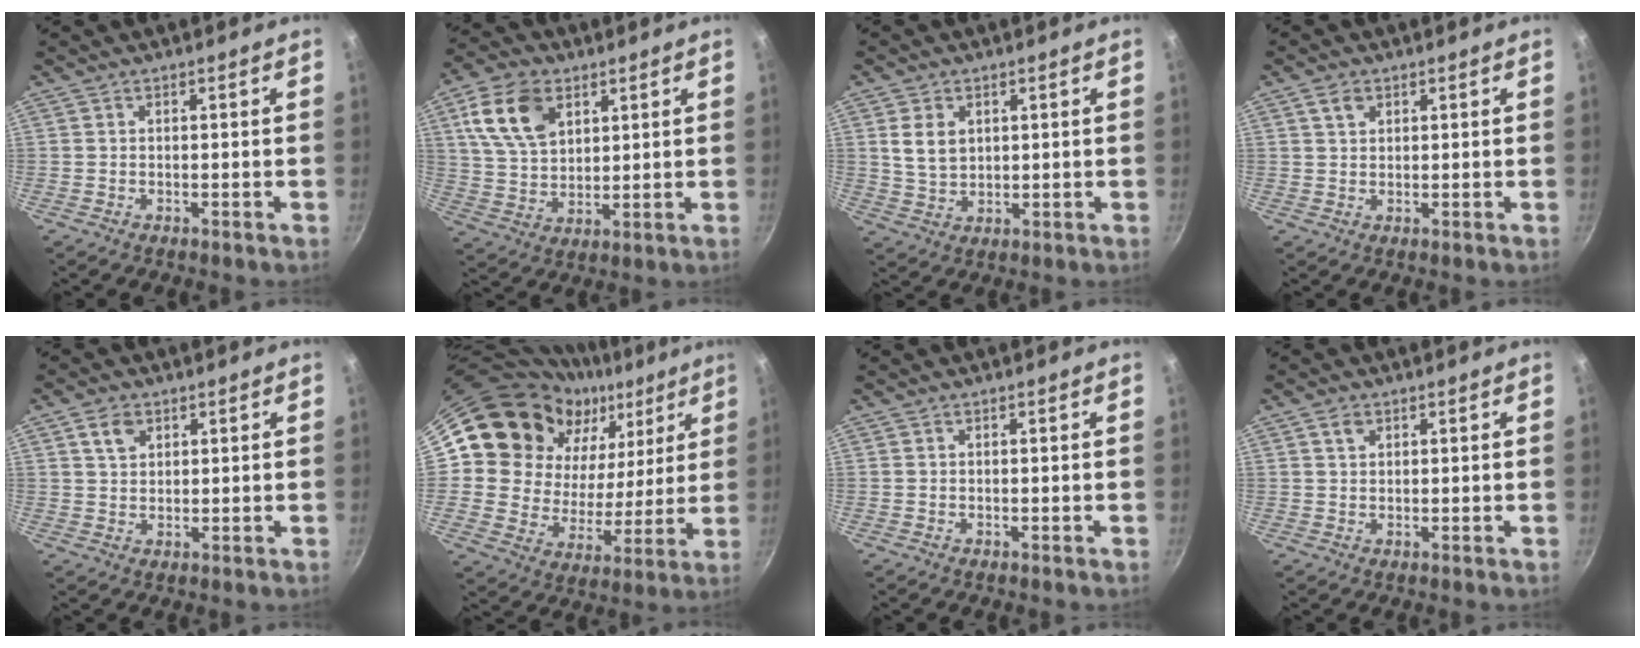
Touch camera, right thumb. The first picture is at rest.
{"total": 13.2, "force": [5.5, 8.5, 8.5], "torque": [-0.140, -0.010, 0.107]}
{"total": 5.6, "force": [1.8, 3.9, 3.6], "torque": [-0.056, -0.010, 0.039]}
{"total": 2.6, "force": [1.4, 1.7, 1.4], "torque": [-0.019, -0.002, 0.025]}
{"total": 3.9, "force": [1.9, 2.7, 2.2], "torque": [-0.029, -0.003, 0.036]}
{"total": 19.3, "force": [12.1, 12.6, 8.1], "torque": [-0.094, -0.073, 0.202]}
{"total": 0.0}
{"total": 2.0, "force": [1.1, 1.3, 1.1], "torque": [-0.016, -0.002, 0.018]}